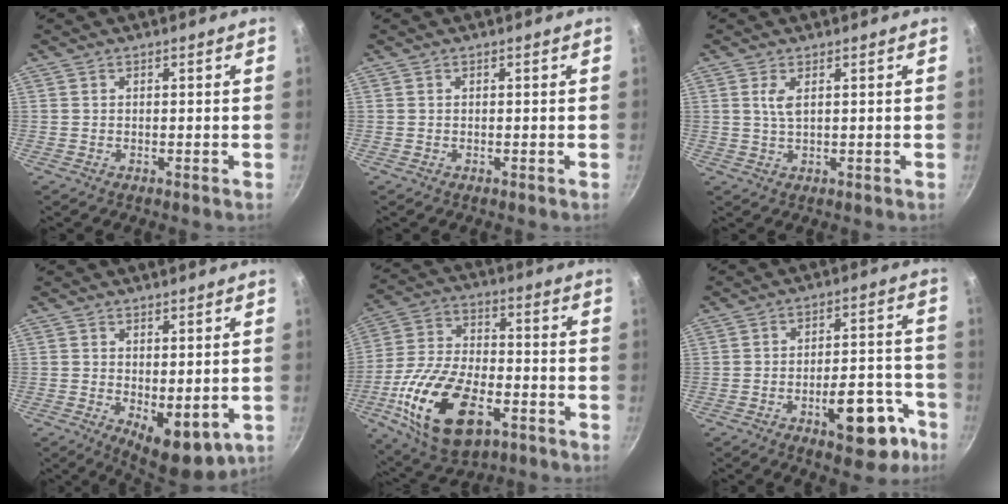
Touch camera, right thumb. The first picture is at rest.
{"total": 0.0}
{"total": 2.6, "force": [0.9, 0.9, 2.3], "torque": [-0.048, -0.005, 0.019]}
{"total": 8.8, "force": [-1.1, 4.4, 7.5], "torque": [-0.087, -0.015, -0.003]}
{"total": 21.2, "force": [-8.0, 11.4, 16.0], "torque": [-0.302, 0.021, -0.142]}
{"total": 13.8, "force": [-6.9, 6.2, 10.3], "torque": [-0.089, 0.055, -0.088]}